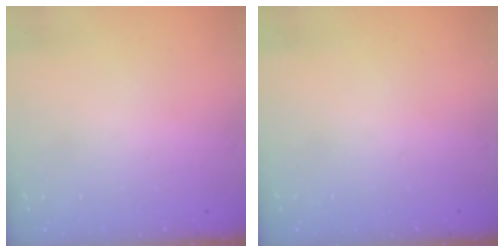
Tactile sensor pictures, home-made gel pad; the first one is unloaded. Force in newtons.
{"total": 0.0}